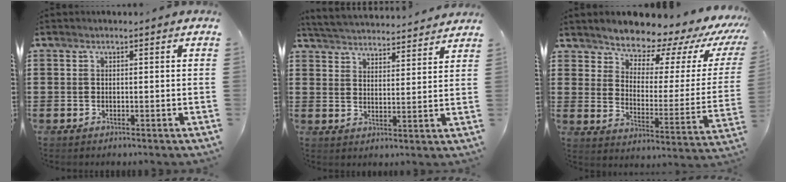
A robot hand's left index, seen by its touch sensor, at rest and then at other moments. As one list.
[{"total": 4.4, "force": [4.4, -0.1, 0.3], "torque": [-0.026, -0.029, 0.075]}, {"total": 7.0, "force": [6.8, 1.7, 0.8], "torque": [-0.043, -0.070, 0.114]}]